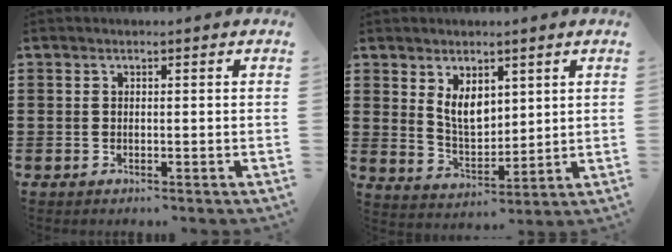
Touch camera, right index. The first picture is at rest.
{"total": 5.7, "force": [2.8, 3.4, 3.6], "torque": [-0.074, 0.001, 0.051]}